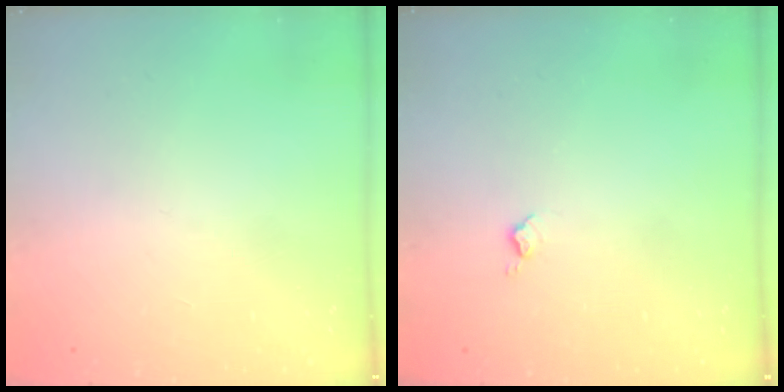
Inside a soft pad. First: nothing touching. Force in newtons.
{"total": 5.6, "press": 5.6, "slide": 0.7}